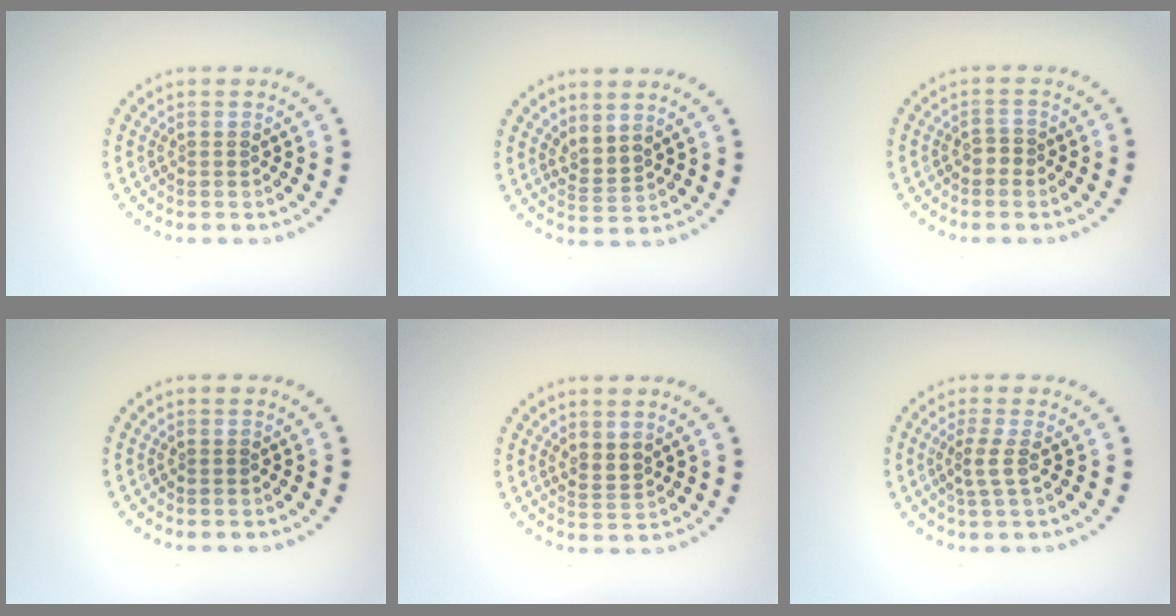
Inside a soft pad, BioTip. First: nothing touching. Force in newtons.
{"total": 2.1, "press": 1.3, "slide": 1.6}
{"total": 1.0, "press": 0.9, "slide": 0.4}
{"total": 0.0}
{"total": 1.7, "press": 1.3, "slide": 1.1}
{"total": 1.7, "press": 1.3, "slide": 1.1}